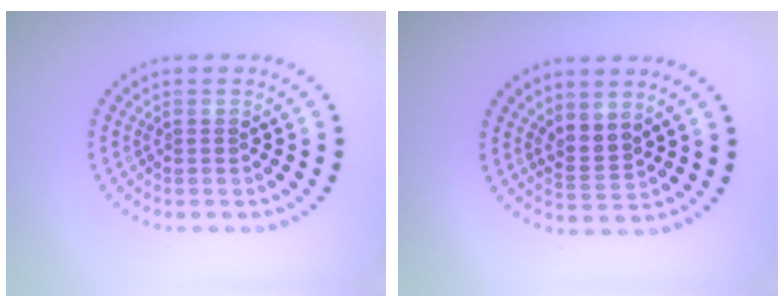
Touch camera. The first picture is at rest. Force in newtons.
{"total": 2.0, "press": 1.6, "slide": 1.2}